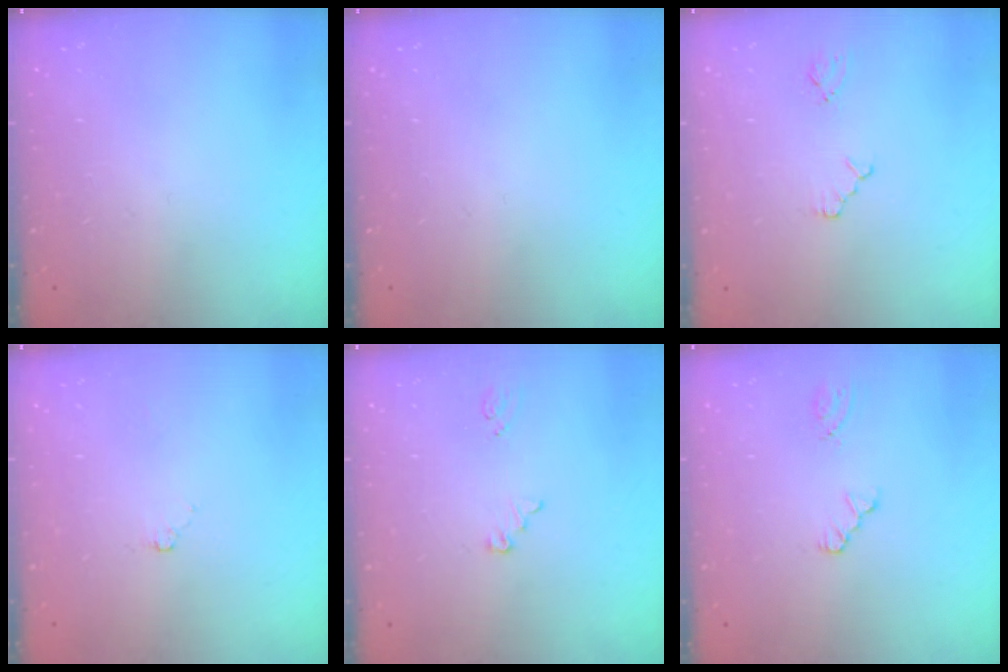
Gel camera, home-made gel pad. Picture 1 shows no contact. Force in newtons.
{"total": 0.0}
{"total": 3.6, "press": 3.5, "slide": 0.6}
{"total": 1.3, "press": 1.3, "slide": 0.3}
{"total": 2.6, "press": 2.5, "slide": 0.3}
{"total": 1.9, "press": 1.9, "slide": 0.3}